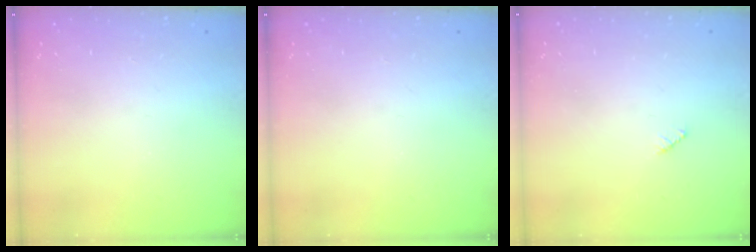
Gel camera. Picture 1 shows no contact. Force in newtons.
{"total": 0.0}
{"total": 2.5, "press": 2.5, "slide": 0.3}